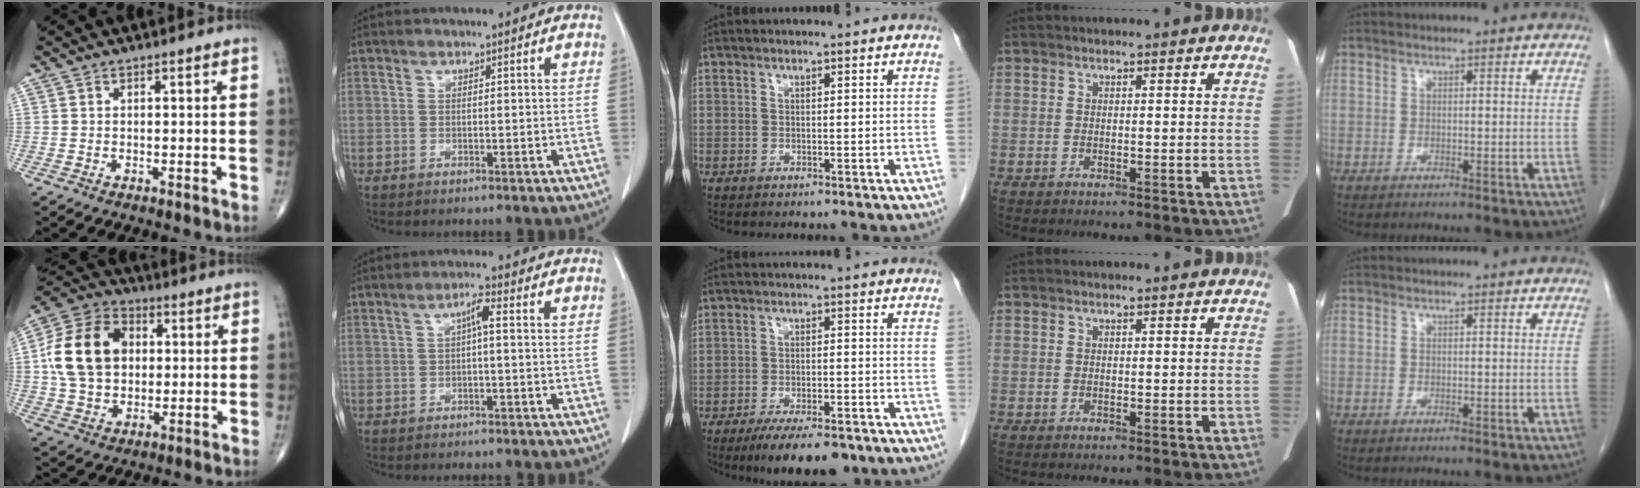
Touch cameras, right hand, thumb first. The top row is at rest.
{"thumb": {"total": 16.8, "force": [2.2, 12.6, 10.9], "torque": [-0.184, 0.017, 0.036]}, "index": {"total": 2.7, "force": [0.3, 0.4, 2.7], "torque": [-0.046, 0.007, 0.005]}, "middle": {"total": 9.9, "force": [-7.5, 2.8, 5.9], "torque": [-0.083, -0.010, -0.110]}}